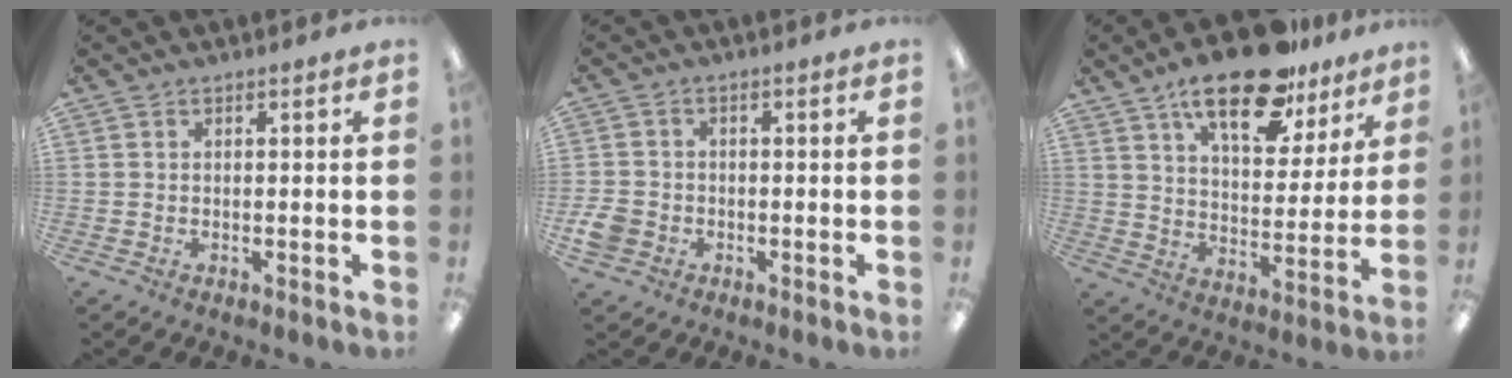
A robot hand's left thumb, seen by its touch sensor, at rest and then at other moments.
{"total": 4.1, "force": [-1.6, 3.4, 1.5], "torque": [-0.036, 0.006, -0.031]}
{"total": 18.5, "force": [12.9, 7.5, 10.9], "torque": [-0.174, -0.063, 0.217]}